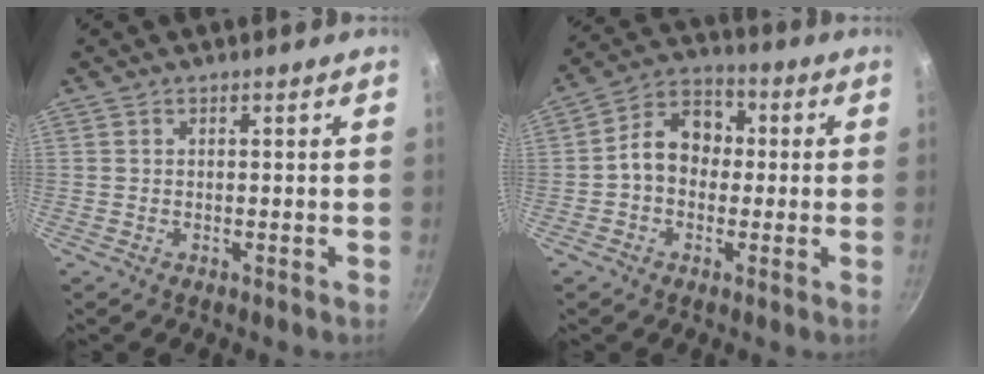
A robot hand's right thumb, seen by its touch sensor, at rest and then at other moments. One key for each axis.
{"total": 10.0, "fx": -0.1, "fy": 7.8, "fz": 6.2, "tx": -0.064, "ty": 0.031, "tz": -0.022}